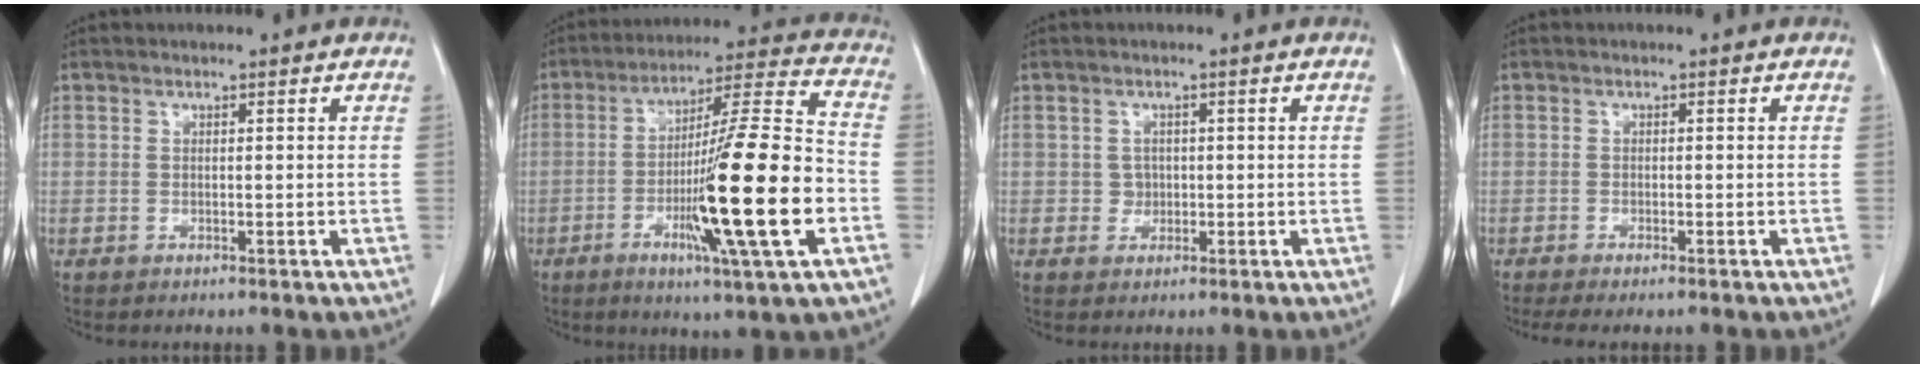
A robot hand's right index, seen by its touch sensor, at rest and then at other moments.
{"total": 20.2, "force": [-5.4, 0.0, 19.5], "torque": [-0.316, -0.011, -0.091]}
{"total": 1.6, "force": [0.0, 1.5, 0.5], "torque": [-0.007, 0.003, 0.001]}
{"total": 4.5, "force": [-3.7, 0.5, 2.5], "torque": [-0.033, -0.010, -0.054]}